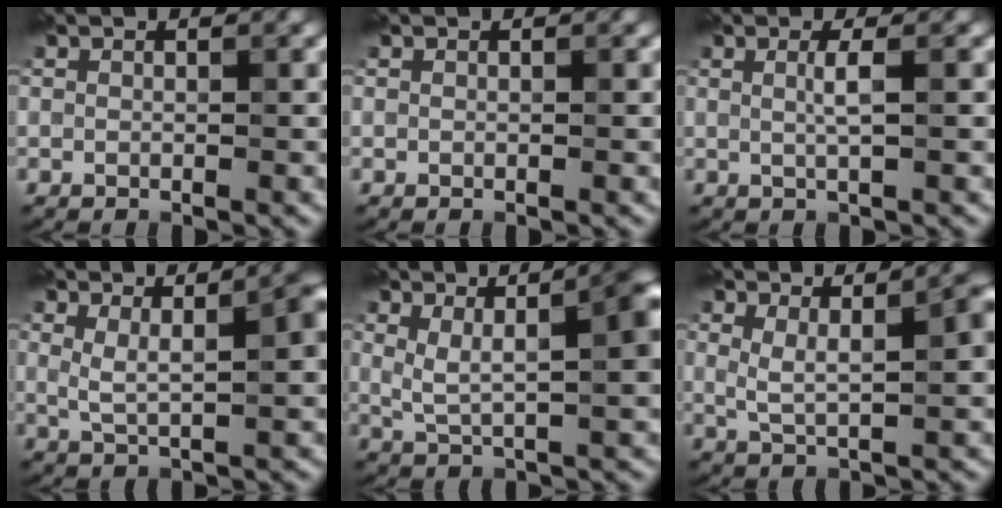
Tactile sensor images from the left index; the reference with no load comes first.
{"total": 0.0}
{"total": 1.6, "force": [0.2, 0.3, 1.6], "torque": [-0.030, 0.002, -0.001]}
{"total": 5.0, "force": [1.6, 1.4, 4.6], "torque": [-0.073, 0.000, 0.027]}
{"total": 7.3, "force": [2.2, 2.5, 6.4], "torque": [-0.101, 0.004, 0.038]}
{"total": 4.5, "force": [1.5, 1.2, 4.1], "torque": [-0.070, -0.002, 0.027]}